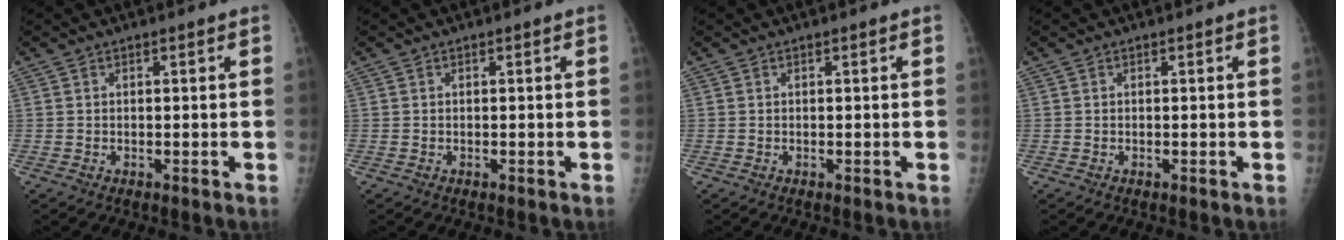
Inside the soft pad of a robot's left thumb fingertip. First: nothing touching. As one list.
[{"total": 0.0}, {"total": 0.0}, {"total": 0.0}]